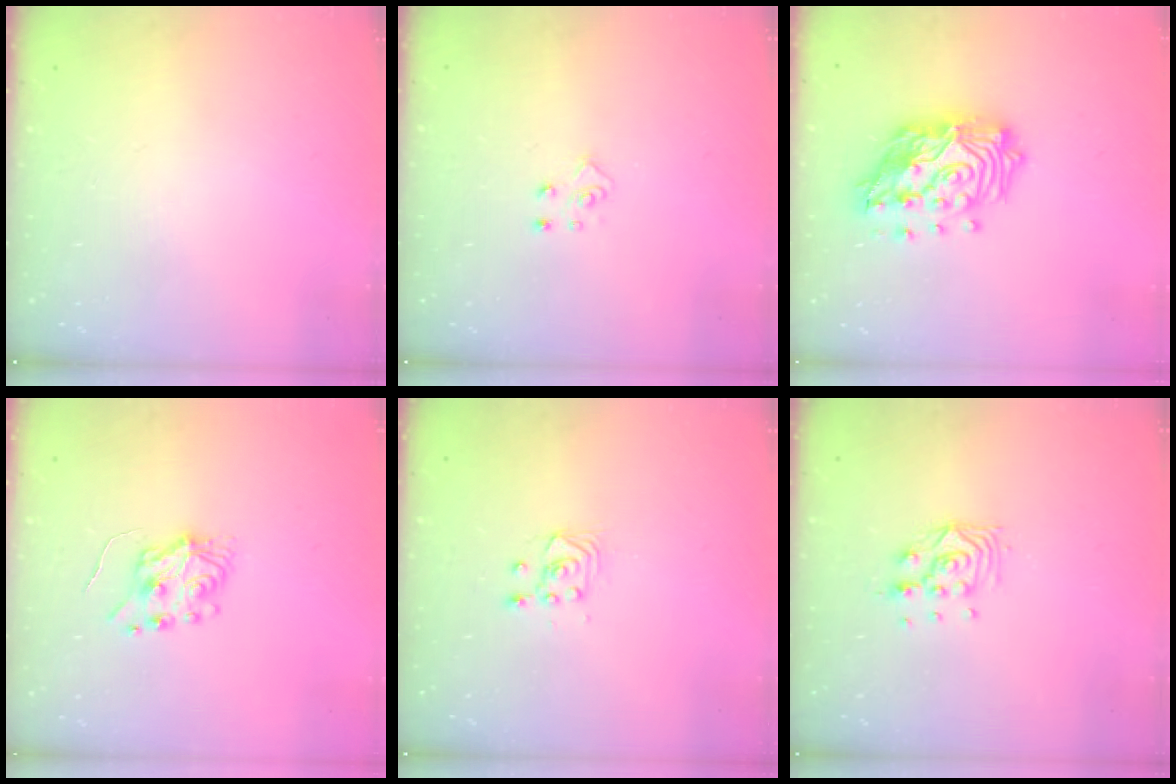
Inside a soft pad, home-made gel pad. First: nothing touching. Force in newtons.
{"total": 4.8, "press": 4.8, "slide": 0.5}
{"total": 18.6, "press": 18.6, "slide": 1.4}
{"total": 6.0, "press": 6.0, "slide": 0.6}
{"total": 2.9, "press": 2.6, "slide": 1.3}
{"total": 8.8, "press": 8.8, "slide": 0.7}